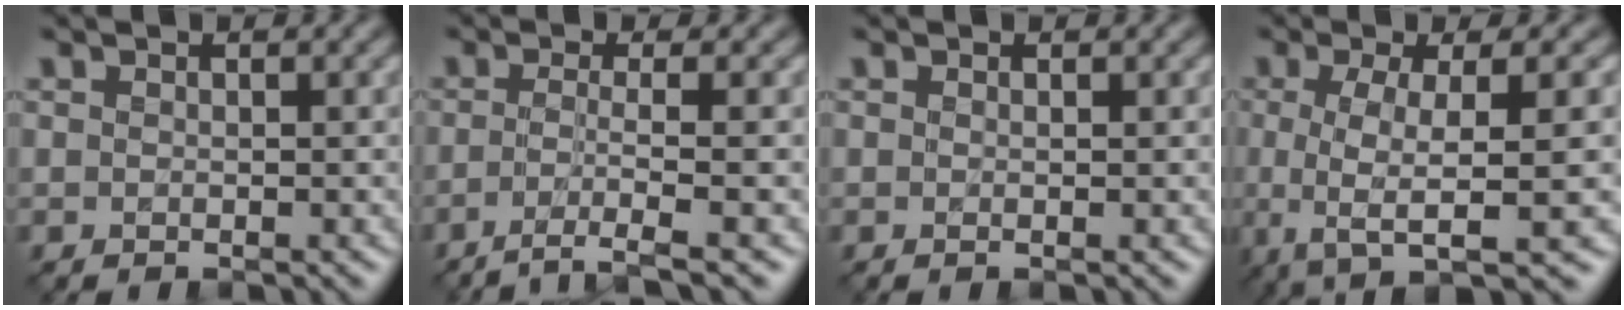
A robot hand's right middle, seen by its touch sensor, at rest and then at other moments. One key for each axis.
{"total": 3.8, "fx": -1.7, "fy": 0.7, "fz": 3.4, "tx": -0.052, "ty": -0.004, "tz": -0.045}
{"total": 0.6, "fx": 0.0, "fy": 0.2, "fz": 0.6, "tx": -0.008, "ty": -0.002, "tz": -0.002}
{"total": 7.7, "fx": -1.4, "fy": 2.0, "fz": 7.3, "tx": -0.100, "ty": -0.008, "tz": -0.032}